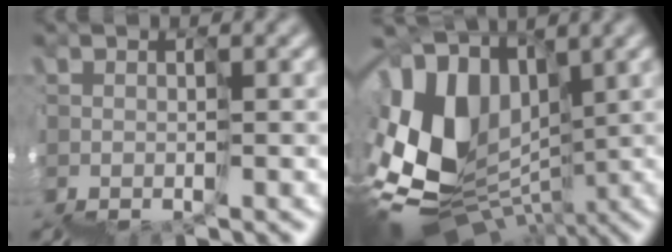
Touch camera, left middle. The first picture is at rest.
{"total": 8.7, "force": [3.2, 6.6, 4.5], "torque": [-0.108, 0.031, 0.054]}